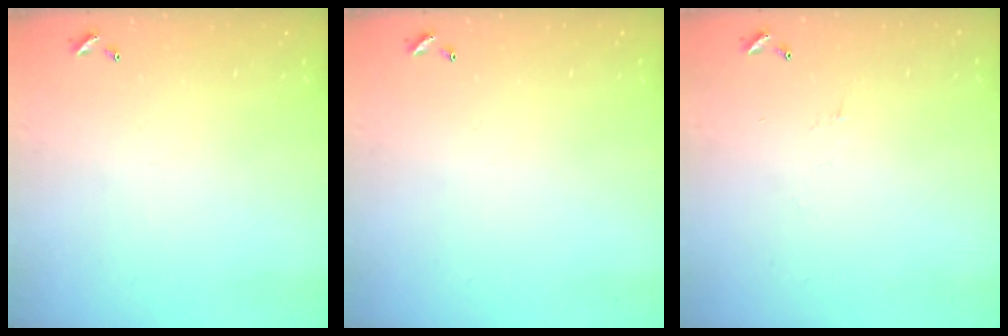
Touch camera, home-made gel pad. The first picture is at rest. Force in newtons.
{"total": 0.0}
{"total": 1.5, "press": 1.3, "slide": 0.6}